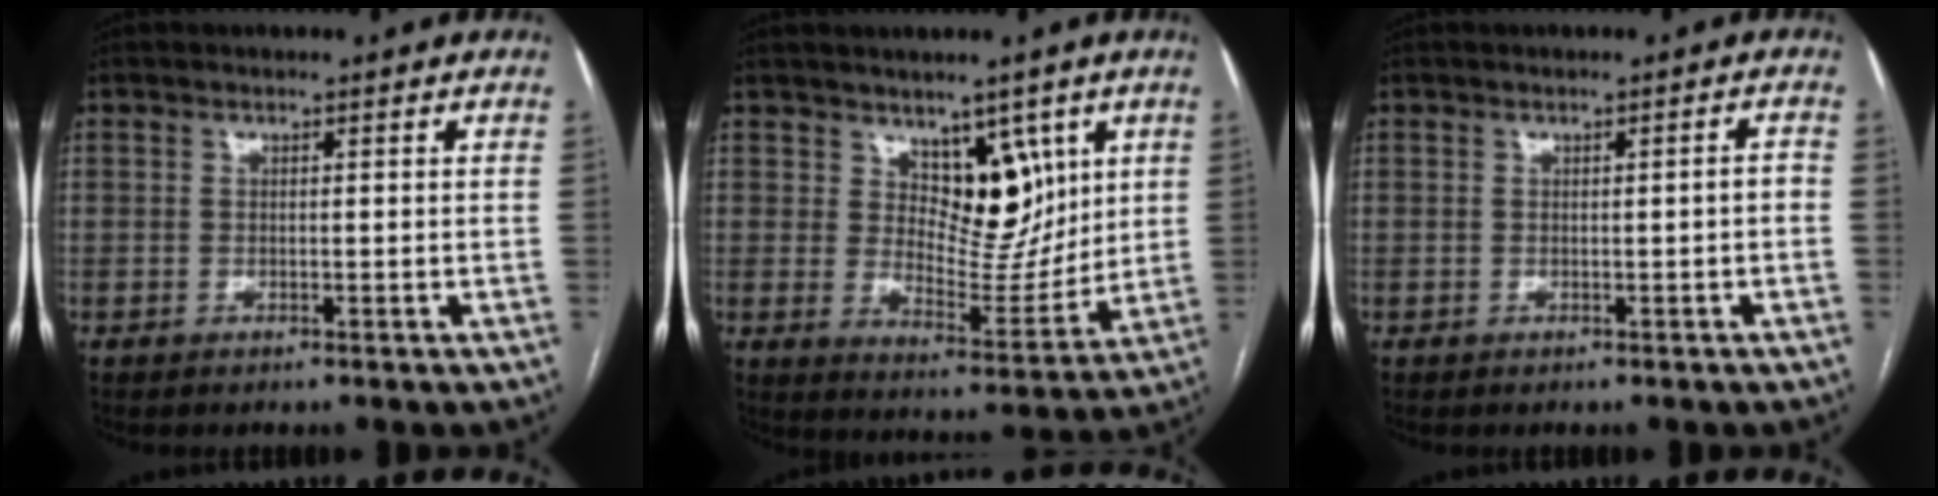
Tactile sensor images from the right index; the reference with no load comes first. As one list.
[{"total": 9.1, "force": [4.7, 5.1, 5.8], "torque": [-0.079, -0.004, 0.085]}, {"total": 1.1, "force": [-0.3, 0.1, 1.1], "torque": [-0.011, 0.001, -0.003]}]